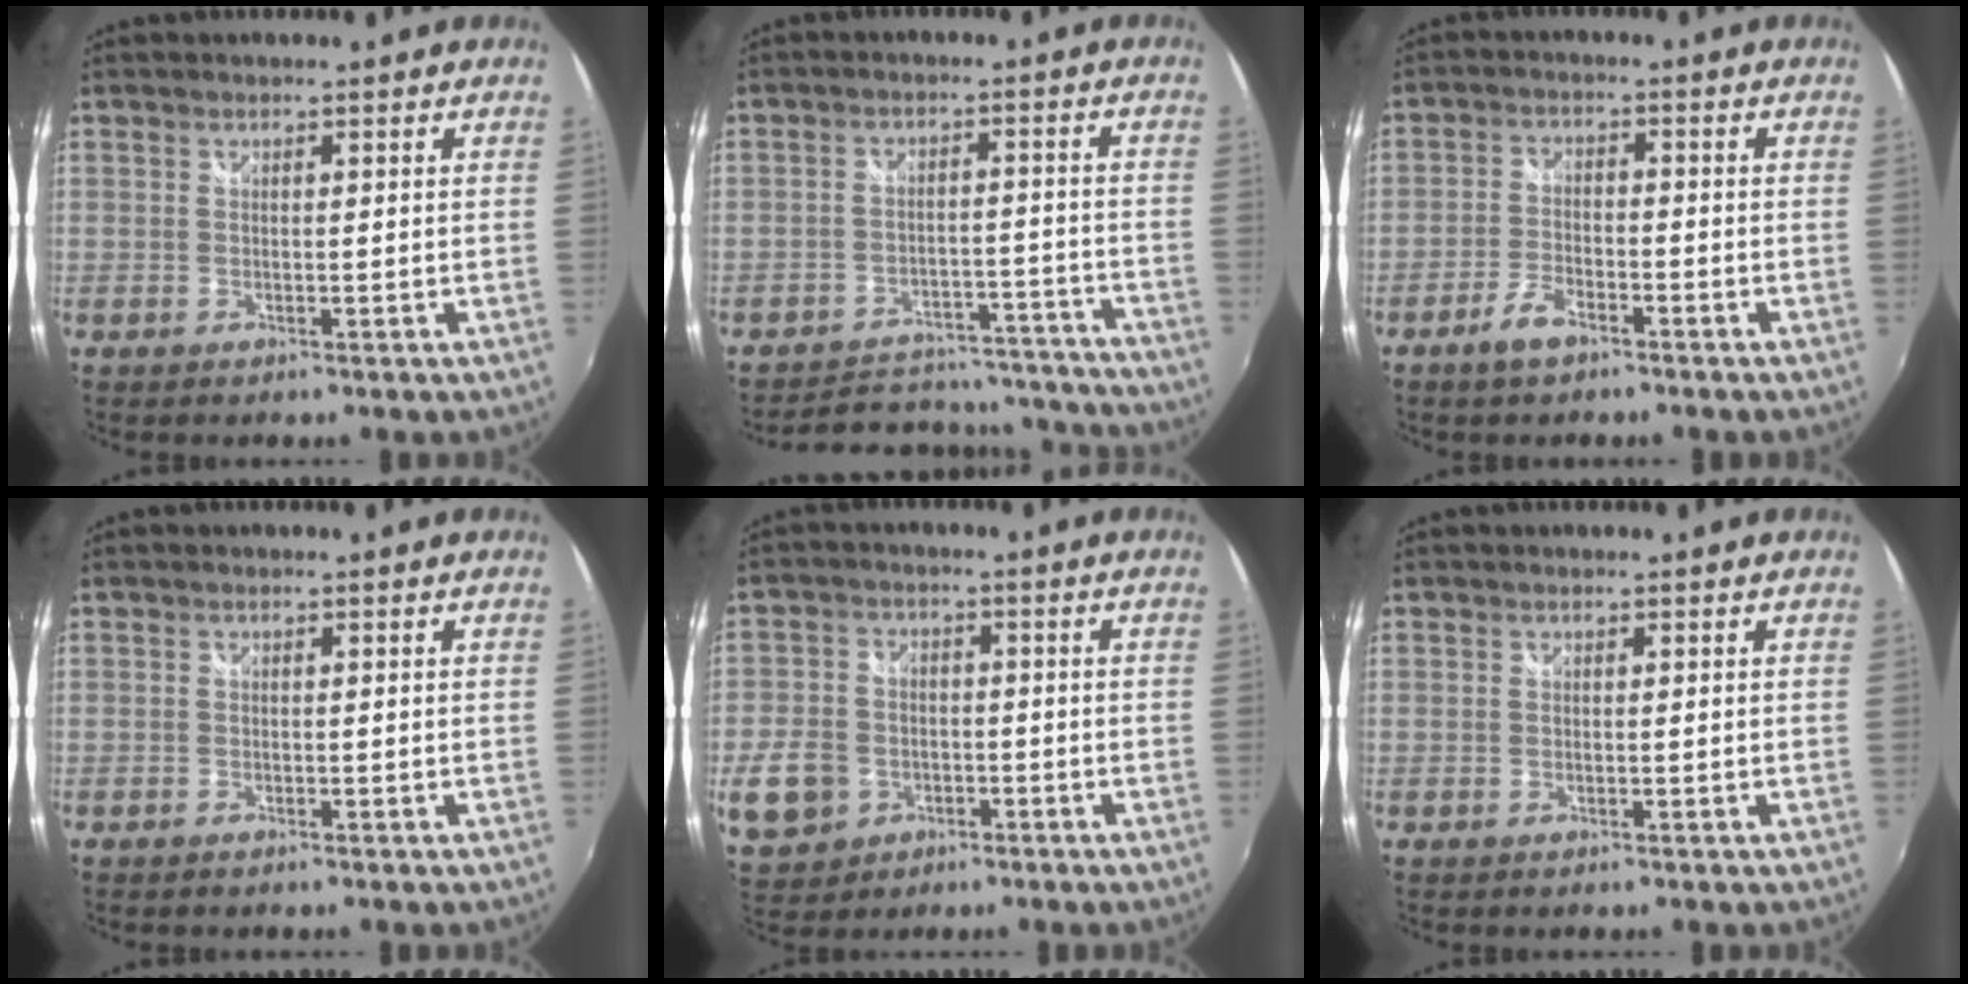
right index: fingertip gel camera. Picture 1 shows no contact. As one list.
[{"total": 18.5, "force": [-16.7, 6.6, 4.4], "torque": [-0.093, 0.042, -0.198]}, {"total": 4.9, "force": [-3.5, 2.0, 2.8], "torque": [-0.070, 0.000, -0.066]}, {"total": 0.6, "force": [-0.5, 0.3, 0.1], "torque": [-0.003, -0.003, -0.012]}, {"total": 11.2, "force": [-3.7, 9.4, 5.0], "torque": [-0.136, 0.011, -0.059]}, {"total": 0.0}]